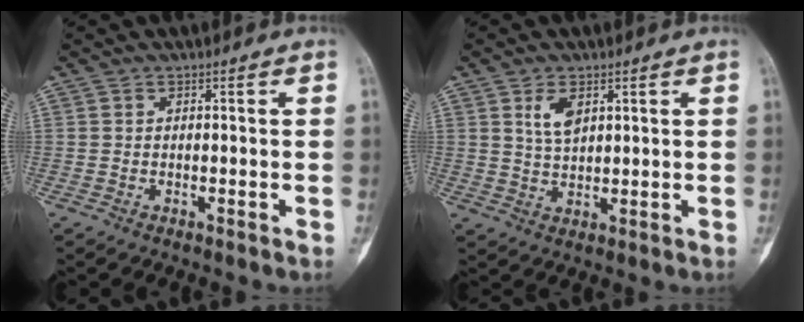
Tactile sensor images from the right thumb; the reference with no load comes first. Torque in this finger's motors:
{"motor_torque": [0.01, 0.02, 0.30, 0.23, 0.03]}